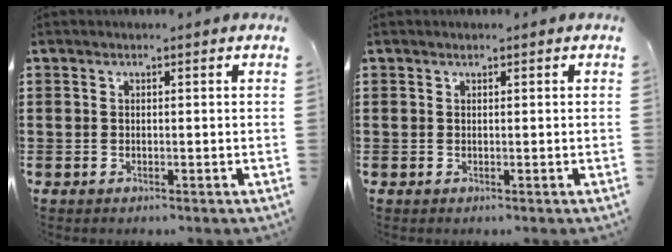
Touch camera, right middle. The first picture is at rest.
{"total": 0.0}